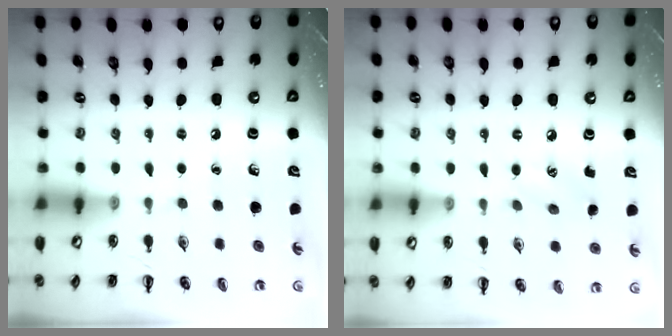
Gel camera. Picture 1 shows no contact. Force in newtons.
{"total": 6.7, "press": 6.4, "slide": 1.8}